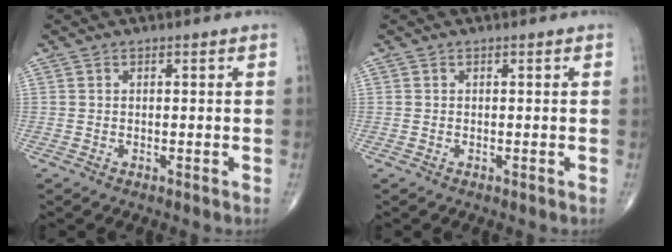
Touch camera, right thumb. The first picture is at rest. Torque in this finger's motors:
{"motor_torque": [-0.21, -0.10, -0.39, 0.04, -0.05]}